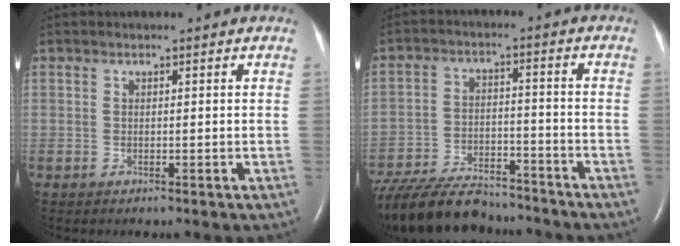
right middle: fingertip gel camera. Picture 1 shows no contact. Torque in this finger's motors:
{"motor_torque": [1.01, -1.13, 0.19, 0.05]}